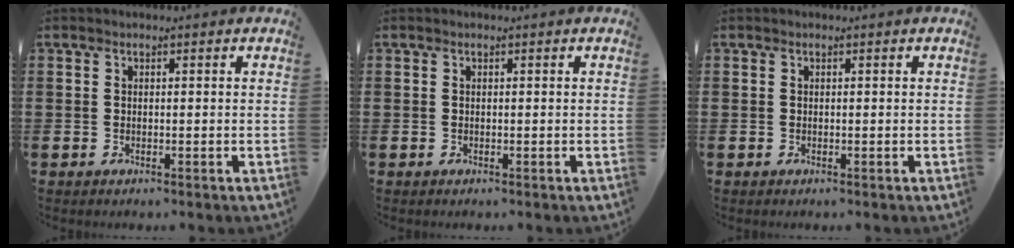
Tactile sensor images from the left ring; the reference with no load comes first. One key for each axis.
{"total": 0.0}
{"total": 0.0}